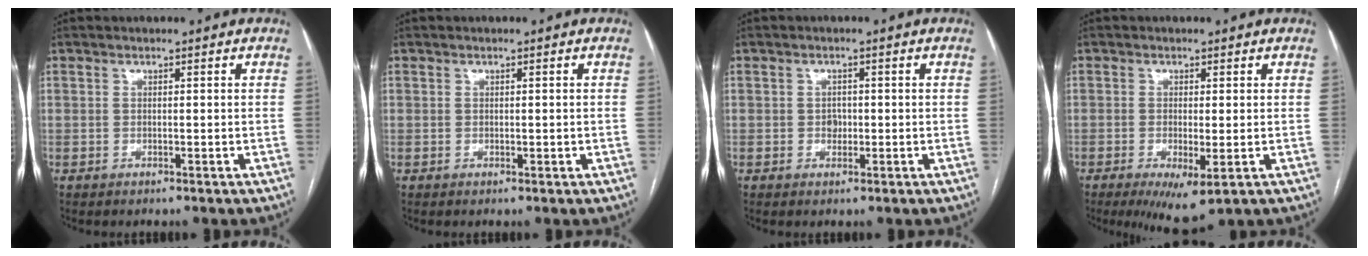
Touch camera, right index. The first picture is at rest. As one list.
[{"total": 0.7, "force": [0.0, 0.4, 0.5], "torque": [-0.008, -0.001, 0.003]}, {"total": 1.6, "force": [-0.1, 1.3, 0.9], "torque": [-0.013, 0.003, 0.000]}, {"total": 6.2, "force": [-2.6, 1.5, 5.4], "torque": [-0.083, -0.017, -0.032]}]